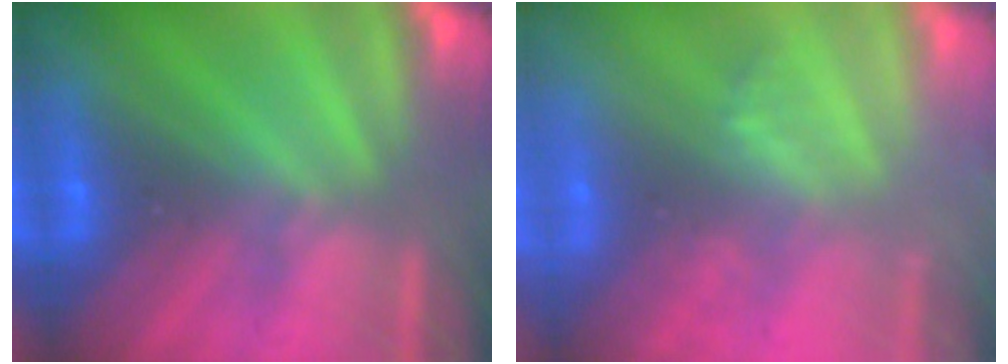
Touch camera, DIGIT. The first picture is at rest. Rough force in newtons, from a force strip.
{"total": 2.1}